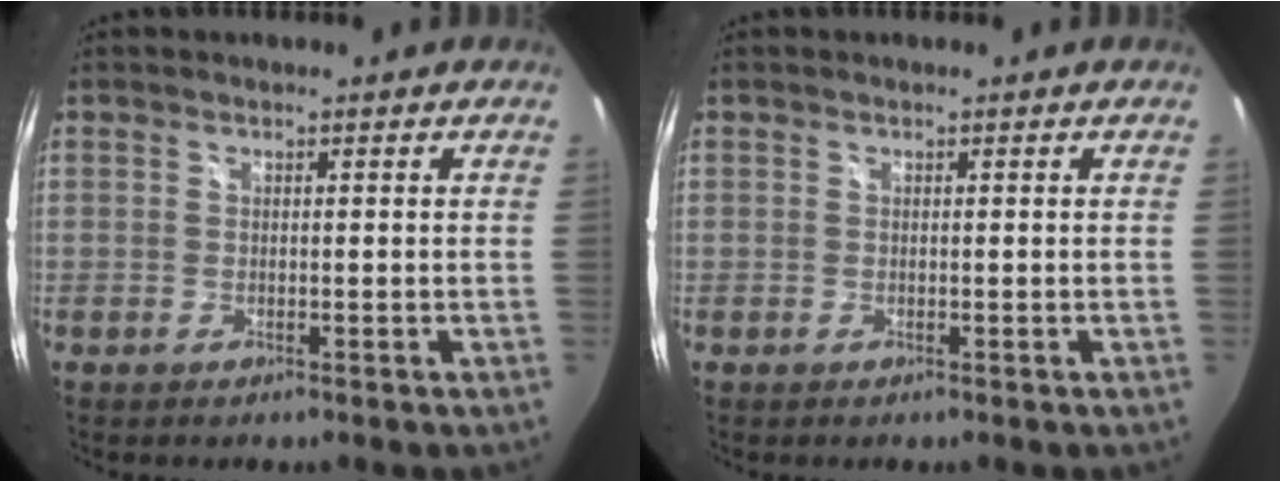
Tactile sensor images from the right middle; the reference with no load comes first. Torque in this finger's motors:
{"motor_torque": [-0.03, 0.03, 0.00, 0.00]}